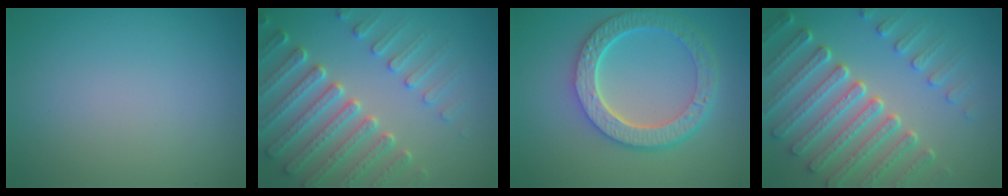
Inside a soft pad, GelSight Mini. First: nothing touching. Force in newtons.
{"total": 6.2, "press": 5.2, "slide": 3.4}
{"total": 6.4, "press": 4.9, "slide": 4.2}
{"total": 7.4, "press": 5.7, "slide": 4.8}